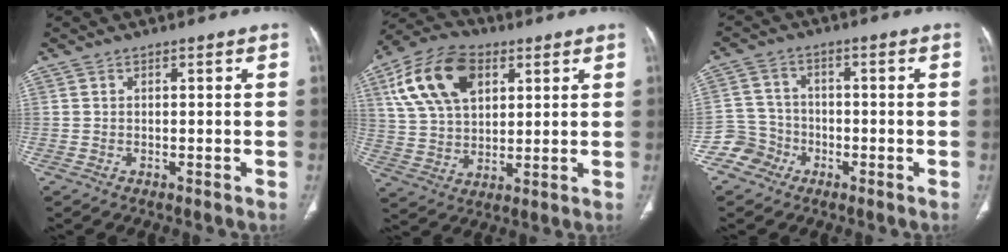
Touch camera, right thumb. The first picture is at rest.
{"total": 16.7, "force": [6.5, 10.4, 11.4], "torque": [-0.197, -0.002, 0.120]}
{"total": 5.8, "force": [-3.3, 4.8, -0.3], "torque": [0.036, 0.031, -0.070]}